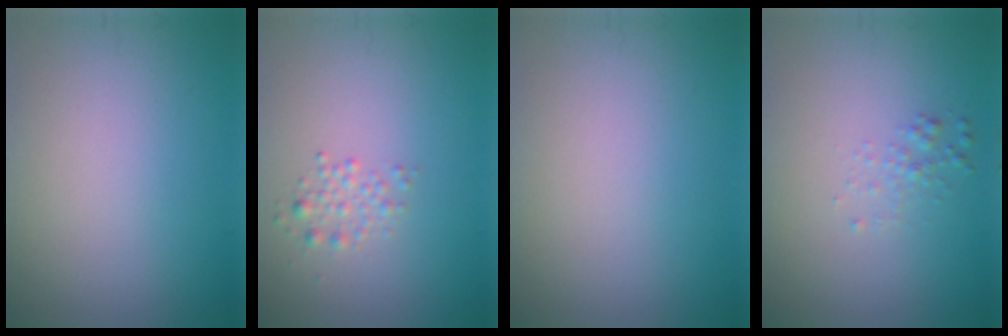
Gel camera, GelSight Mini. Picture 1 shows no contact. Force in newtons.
{"total": 1.4, "press": 1.4, "slide": 0.0}
{"total": 0.0}
{"total": 1.0, "press": 1.0, "slide": 0.0}